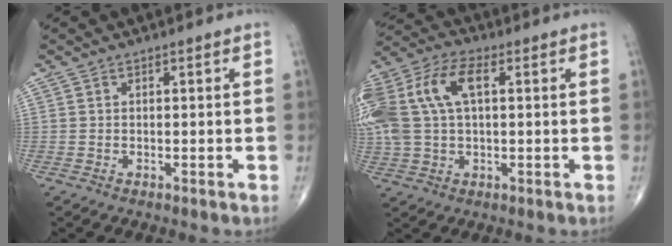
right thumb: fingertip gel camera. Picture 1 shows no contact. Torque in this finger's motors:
{"motor_torque": [1.17, 1.22, 1.38, 0.42, 0.18]}